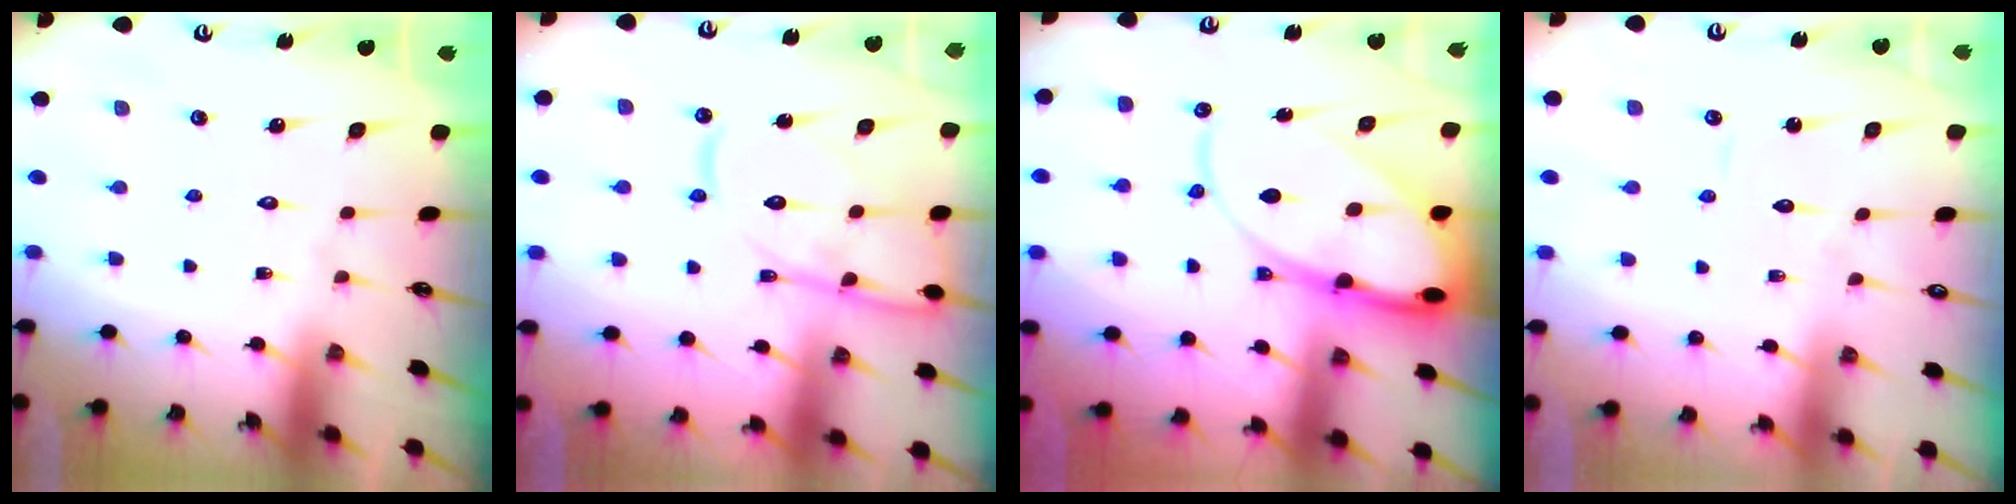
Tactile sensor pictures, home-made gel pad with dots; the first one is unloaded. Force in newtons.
{"total": 13.3, "press": 13.2, "slide": 1.4}
{"total": 16.3, "press": 16.2, "slide": 1.6}
{"total": 3.8, "press": 3.8, "slide": 0.2}